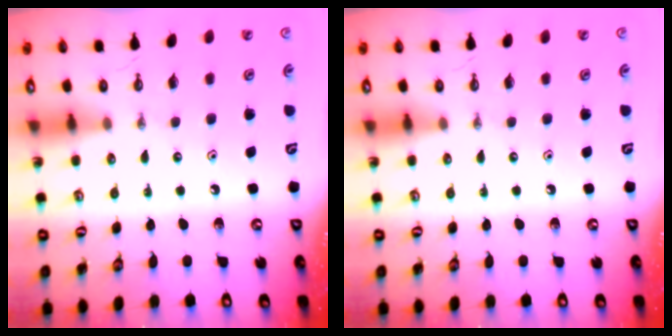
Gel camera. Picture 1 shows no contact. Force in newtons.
{"total": 0.0}